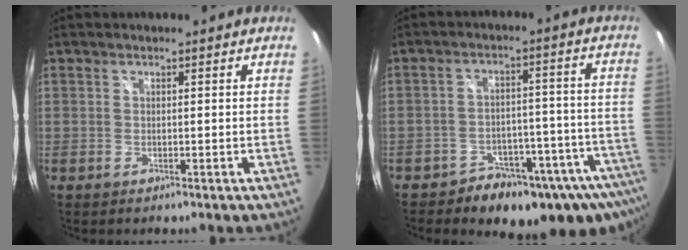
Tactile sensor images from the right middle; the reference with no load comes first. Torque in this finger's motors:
{"motor_torque": [0.92, -1.20, 0.32, 0.09]}